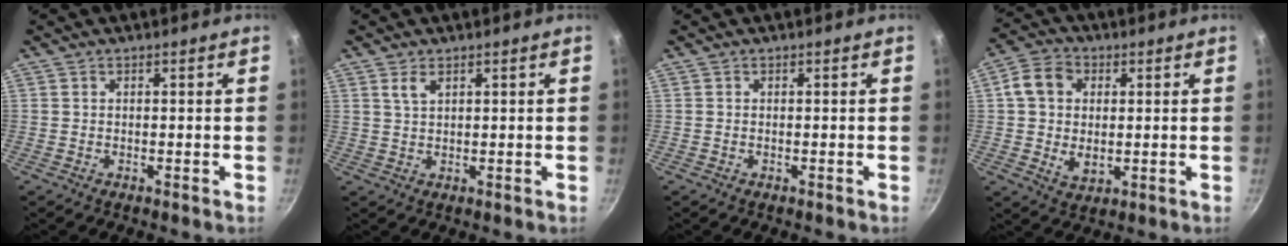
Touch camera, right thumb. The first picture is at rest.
{"total": 2.4, "force": [1.4, 1.1, 1.6], "torque": [-0.032, -0.005, 0.034]}
{"total": 0.0}
{"total": 10.4, "force": [1.4, 7.8, 6.7], "torque": [-0.099, 0.002, 0.023]}